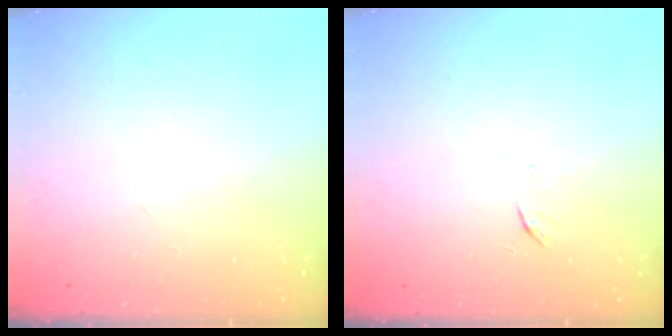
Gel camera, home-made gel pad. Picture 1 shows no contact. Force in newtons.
{"total": 5.2, "press": 5.1, "slide": 0.7}